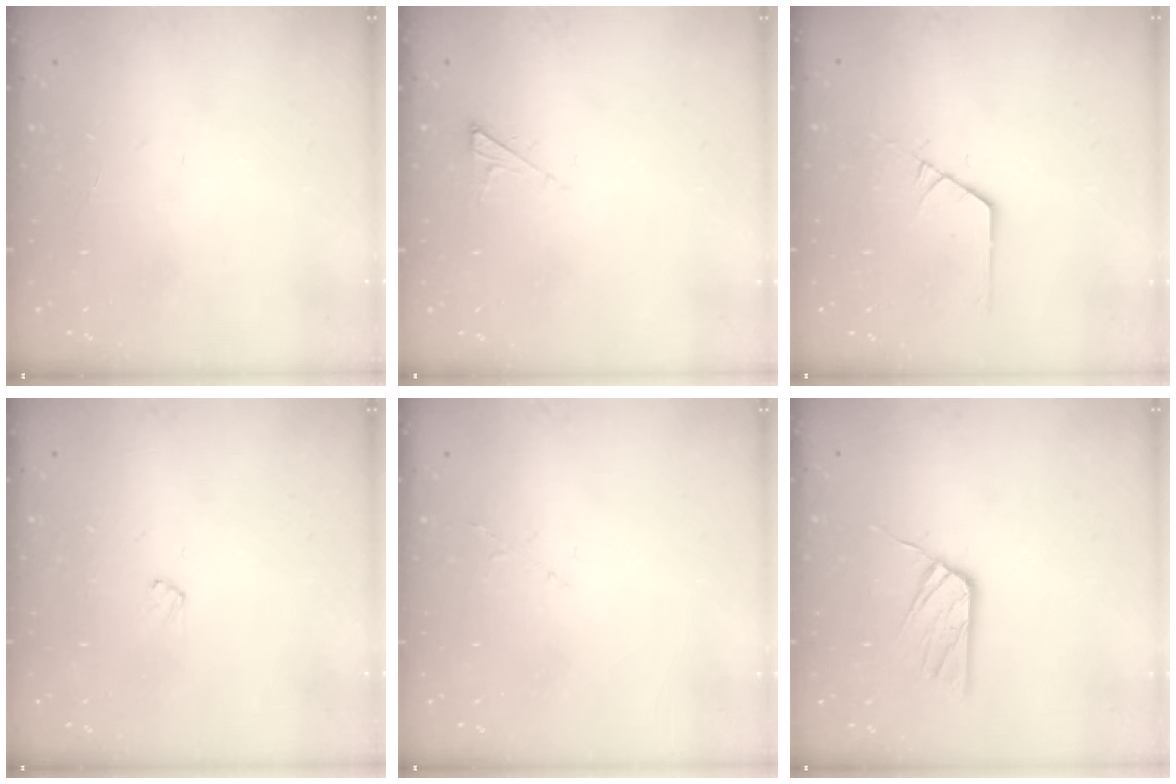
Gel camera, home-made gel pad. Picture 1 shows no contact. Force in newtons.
{"total": 2.5, "press": 2.4, "slide": 0.3}
{"total": 1.3, "press": 1.3, "slide": 0.2}
{"total": 4.8, "press": 4.8, "slide": 0.6}
{"total": 2.8, "press": 2.8, "slide": 0.5}
{"total": 7.4, "press": 7.3, "slide": 0.6}